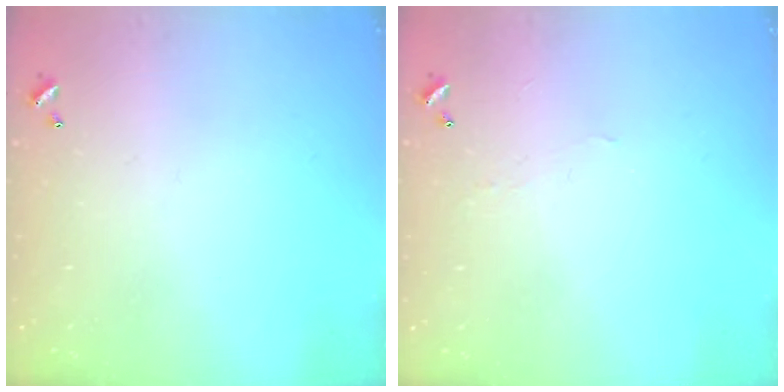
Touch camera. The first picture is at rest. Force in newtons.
{"total": 1.2, "press": 1.1, "slide": 0.3}